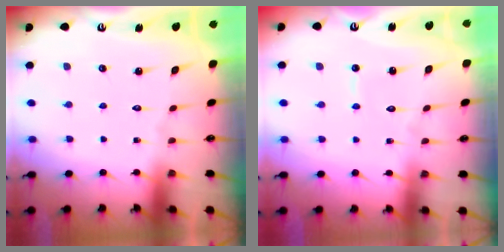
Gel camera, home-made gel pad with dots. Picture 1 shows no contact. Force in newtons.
{"total": 4.3, "press": 4.3, "slide": 0.4}